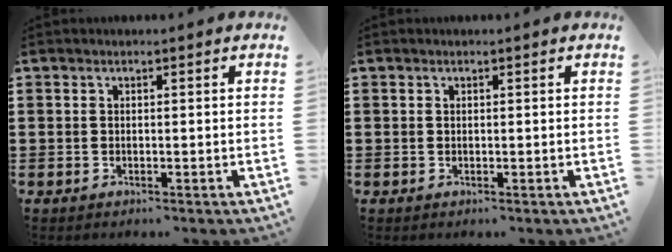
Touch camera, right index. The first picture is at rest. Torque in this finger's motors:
{"motor_torque": [0.08, 0.19, 0.02, -0.01]}